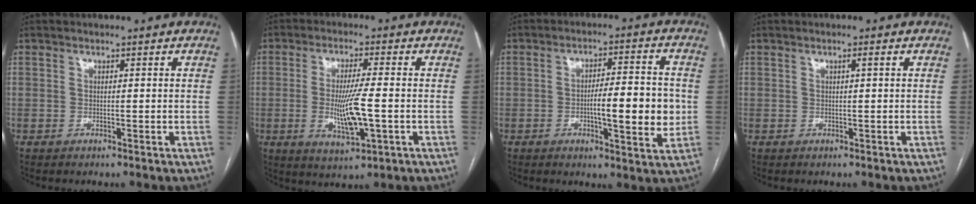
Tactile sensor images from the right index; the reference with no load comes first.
{"total": 8.4, "force": [-1.4, 0.8, 8.3], "torque": [-0.156, -0.015, -0.024]}
{"total": 10.0, "force": [-1.3, 1.9, 9.7], "torque": [-0.144, 0.005, -0.020]}
{"total": 0.7, "force": [0.2, -0.1, 0.6], "torque": [-0.011, 0.002, 0.005]}